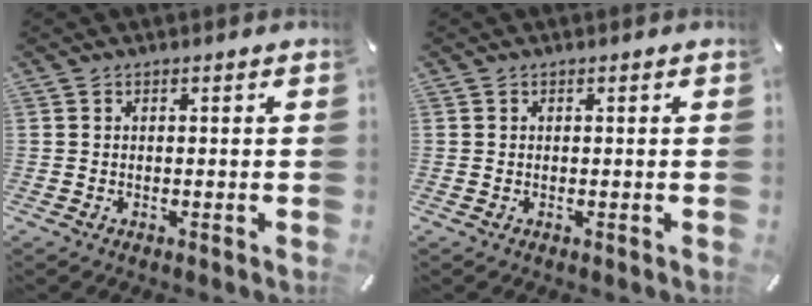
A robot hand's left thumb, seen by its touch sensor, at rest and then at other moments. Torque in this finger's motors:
{"motor_torque": [0.02, 0.27, -0.02, 0.06, 0.04]}